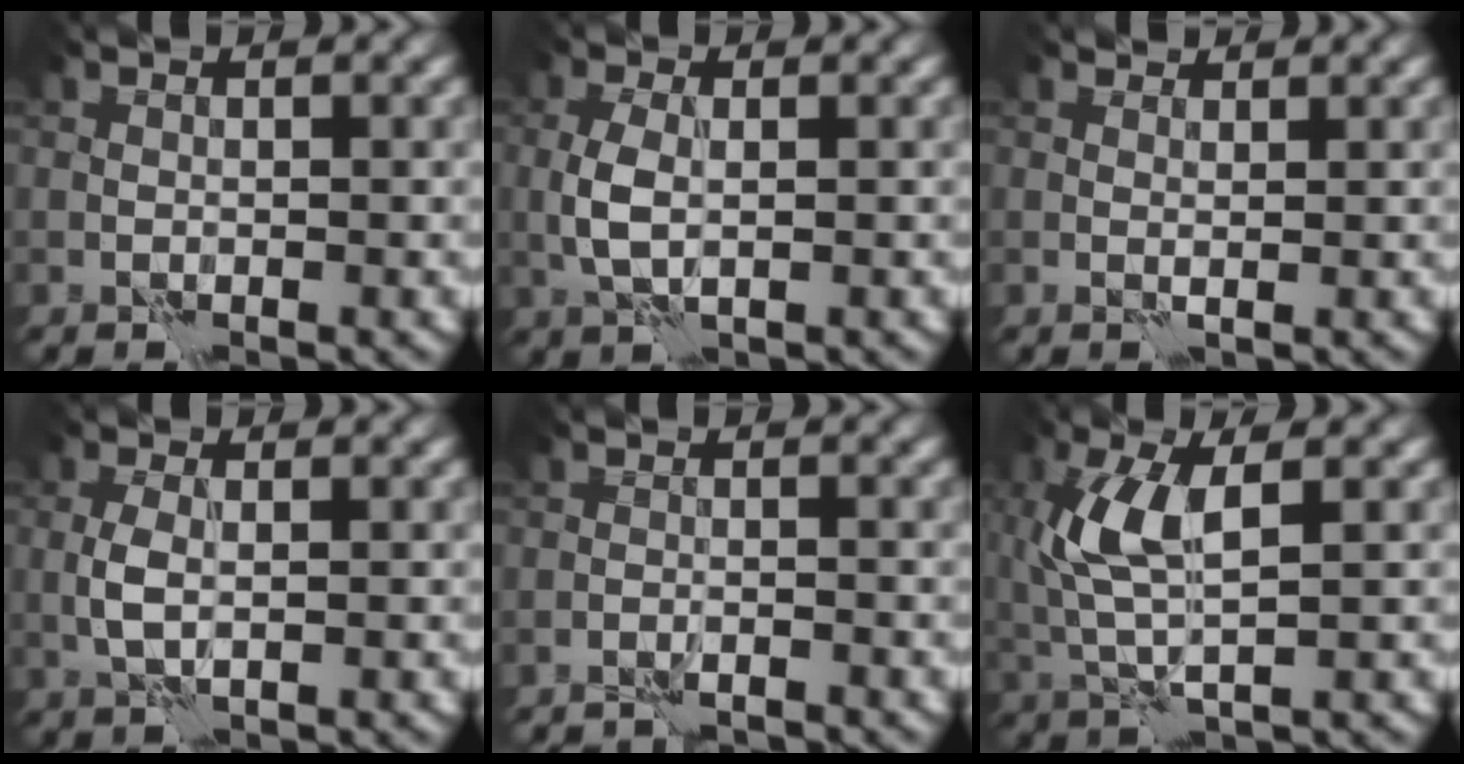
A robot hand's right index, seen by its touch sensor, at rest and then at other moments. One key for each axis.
{"total": 2.7, "fx": 0.2, "fy": 1.3, "fz": 2.3, "tx": -0.056, "ty": -0.001, "tz": 0.004}
{"total": 1.2, "fx": 0.9, "fy": 0.5, "fz": 0.6, "tx": -0.016, "ty": -0.001, "tz": 0.011}
{"total": 2.1, "fx": 0.1, "fy": 0.9, "fz": 1.9, "tx": -0.044, "ty": -0.001, "tz": 0.000}
{"total": 1.4, "fx": -1.4, "fy": -0.2, "fz": 0.2, "tx": -0.006, "ty": 0.003, "tz": -0.024}
{"total": 5.4, "fx": 1.3, "fy": 1.8, "fz": 4.9, "tx": -0.117, "ty": 0.004, "tz": 0.024}